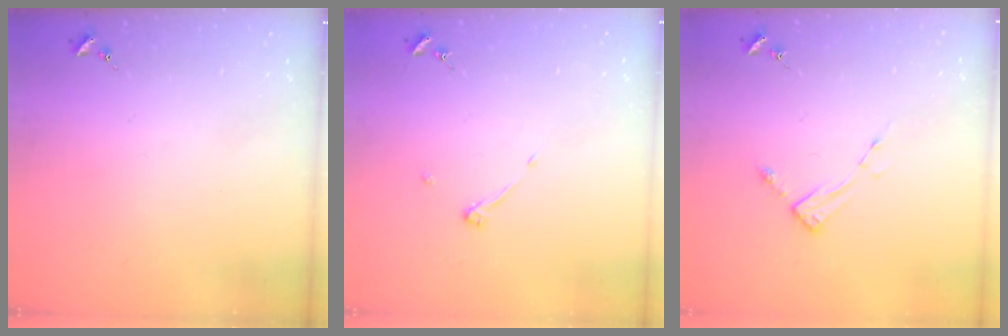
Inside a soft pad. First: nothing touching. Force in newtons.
{"total": 3.6, "press": 3.6, "slide": 0.4}
{"total": 4.4, "press": 4.4, "slide": 0.2}